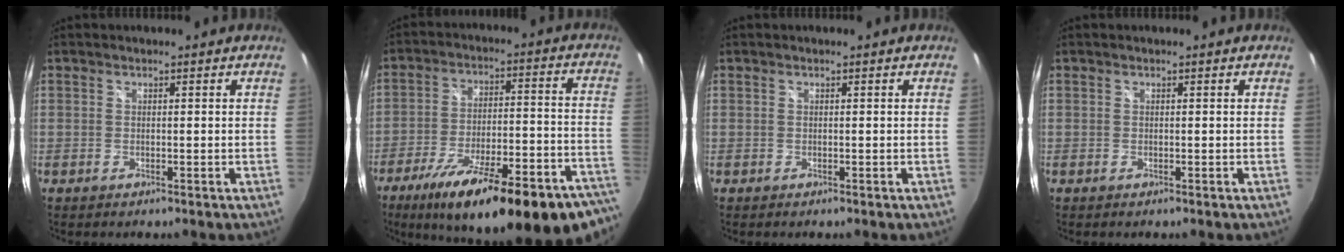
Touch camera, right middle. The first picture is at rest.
{"total": 30.9, "force": [-23.0, 8.0, 19.0], "torque": [-0.270, -0.027, -0.309]}
{"total": 0.0}
{"total": 0.0}